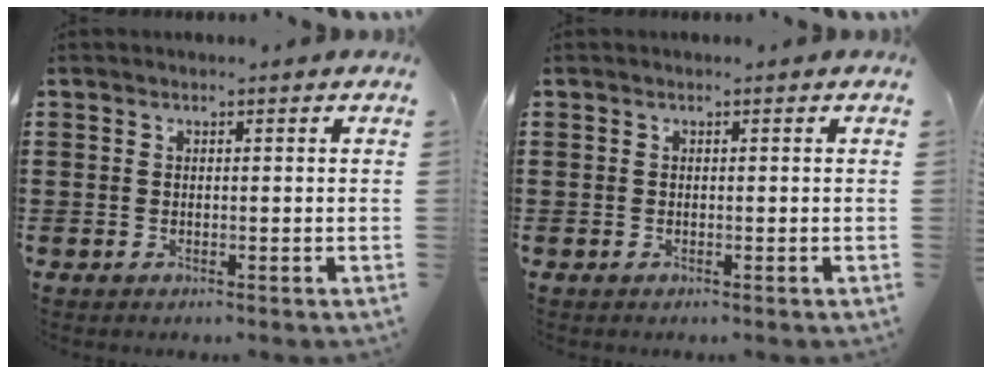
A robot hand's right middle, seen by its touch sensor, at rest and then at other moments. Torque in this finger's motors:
{"motor_torque": [0.04, -0.13, 0.04, 0.01]}